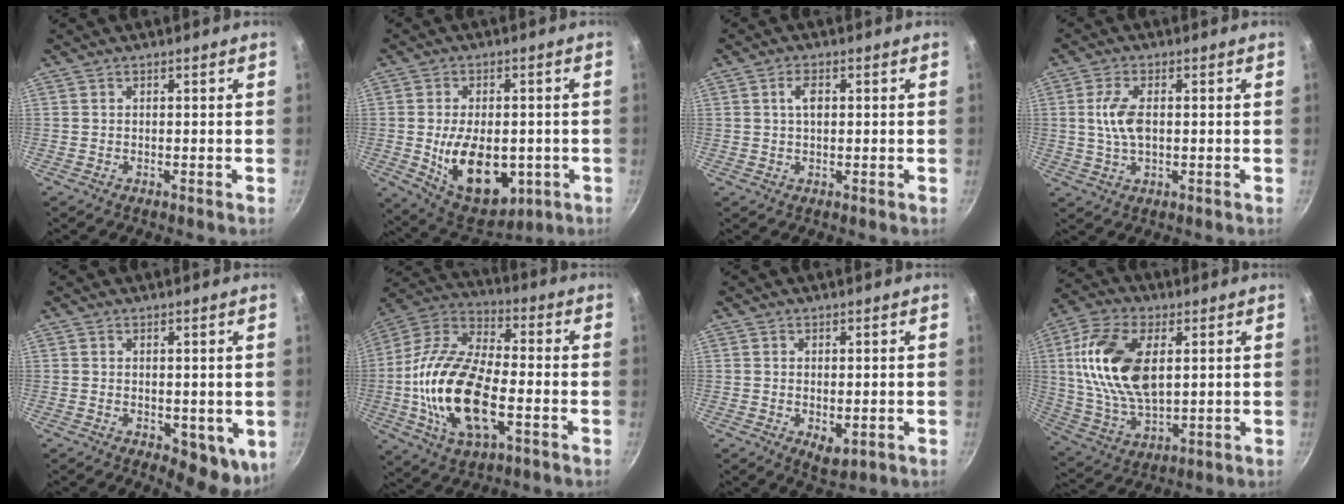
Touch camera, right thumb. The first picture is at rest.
{"total": 16.0, "force": [-2.9, 9.5, 12.5], "torque": [-0.172, -0.009, -0.025]}
{"total": 3.0, "force": [0.6, 1.6, 2.5], "torque": [-0.038, 0.004, 0.008]}
{"total": 6.4, "force": [0.5, 3.3, 5.5], "torque": [-0.109, 0.007, 0.007]}
{"total": 7.3, "force": [-0.2, 4.0, 6.0], "torque": [-0.064, -0.018, 0.004]}
{"total": 21.5, "force": [-4.2, 10.5, 18.3], "torque": [-0.353, 0.026, -0.089]}
{"total": 3.9, "force": [-0.5, 2.2, 3.2], "torque": [-0.048, -0.013, 0.000]}
{"total": 18.0, "force": [3.8, 9.9, 14.6], "torque": [-0.274, -0.004, 0.075]}